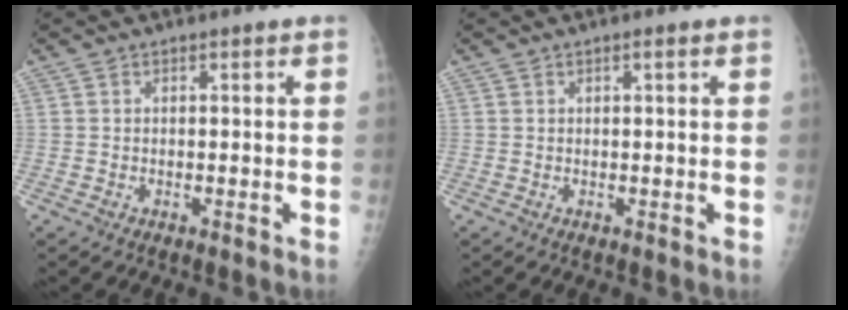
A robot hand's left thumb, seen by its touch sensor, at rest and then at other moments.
{"total": 0.9, "force": [0.4, 0.2, 0.8], "torque": [-0.014, 0.001, 0.006]}